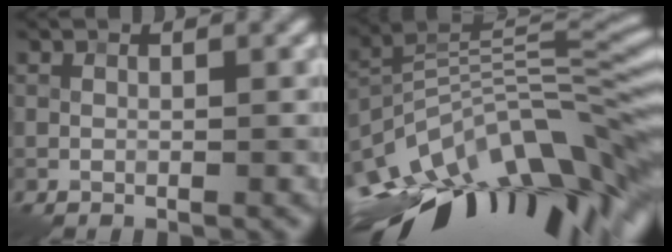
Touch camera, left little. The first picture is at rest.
{"total": 15.5, "force": [-8.2, 5.8, 11.8], "torque": [-0.217, 0.008, -0.144]}